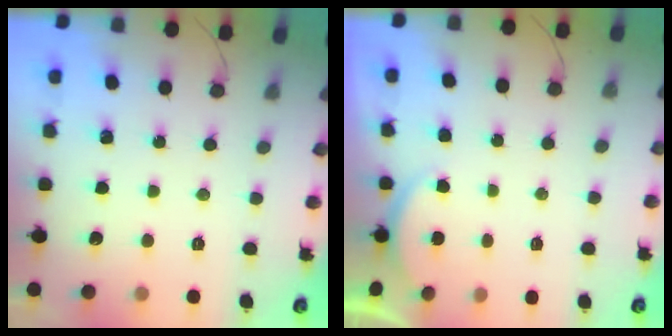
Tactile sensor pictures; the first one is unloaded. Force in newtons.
{"total": 2.0, "press": 1.9, "slide": 0.6}